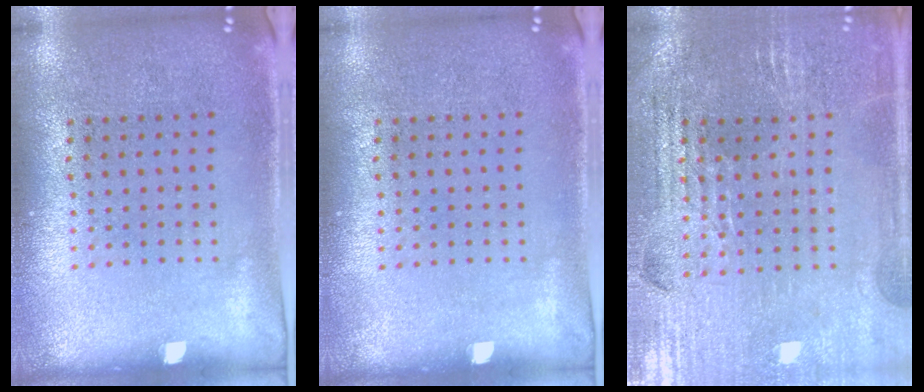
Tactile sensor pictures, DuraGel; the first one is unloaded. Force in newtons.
{"total": 0.0}
{"total": 2.9, "press": 2.8, "slide": 0.5}